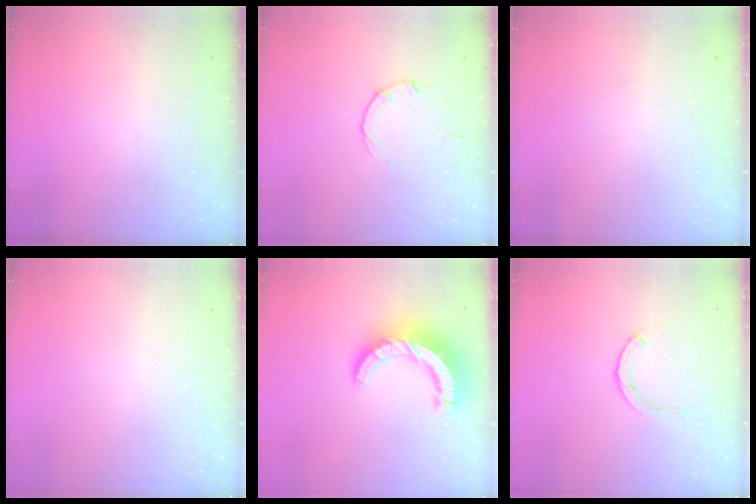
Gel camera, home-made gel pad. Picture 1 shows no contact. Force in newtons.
{"total": 2.8, "press": 2.8, "slide": 0.4}
{"total": 2.2, "press": 2.2, "slide": 0.1}
{"total": 0.0}
{"total": 13.5, "press": 13.4, "slide": 1.5}
{"total": 2.0, "press": 2.0, "slide": 0.2}